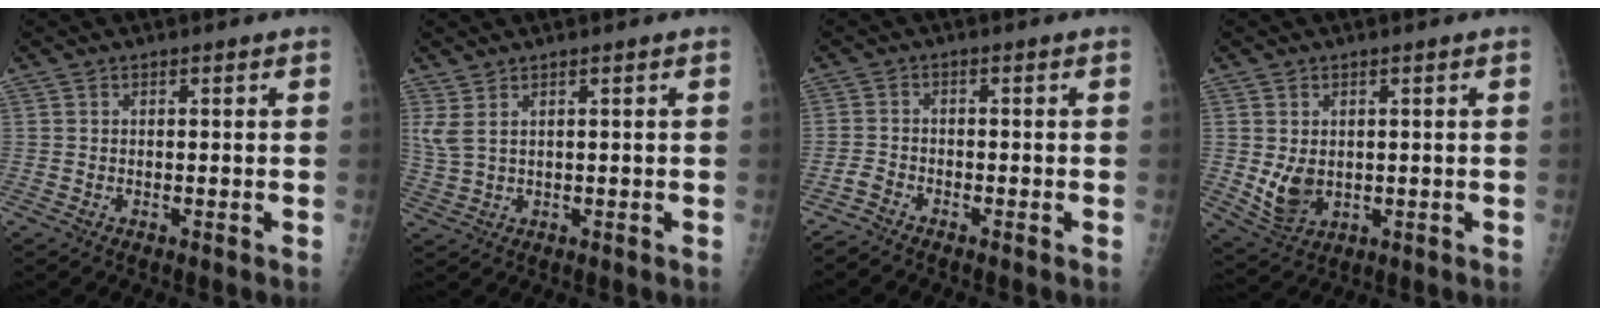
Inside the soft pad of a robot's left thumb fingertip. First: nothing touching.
{"total": 3.4, "force": [1.6, 1.3, 2.8], "torque": [-0.074, 0.001, 0.042]}
{"total": 2.0, "force": [-1.9, 0.3, 0.1], "torque": [-0.006, 0.002, -0.045]}
{"total": 5.7, "force": [0.1, 4.1, 3.9], "torque": [-0.063, -0.013, 0.021]}